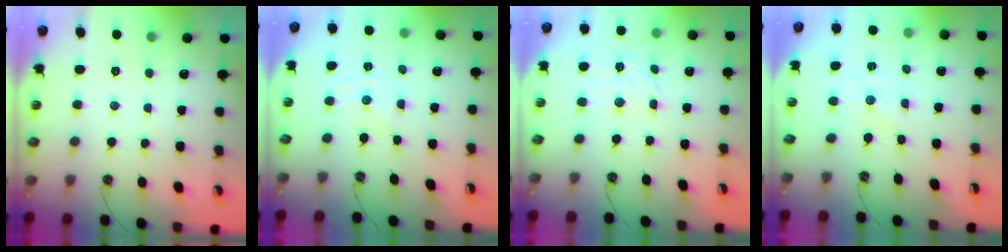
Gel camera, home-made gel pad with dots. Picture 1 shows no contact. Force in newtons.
{"total": 1.5, "press": 1.5, "slide": 0.2}
{"total": 5.3, "press": 5.2, "slide": 1.0}
{"total": 0.0}